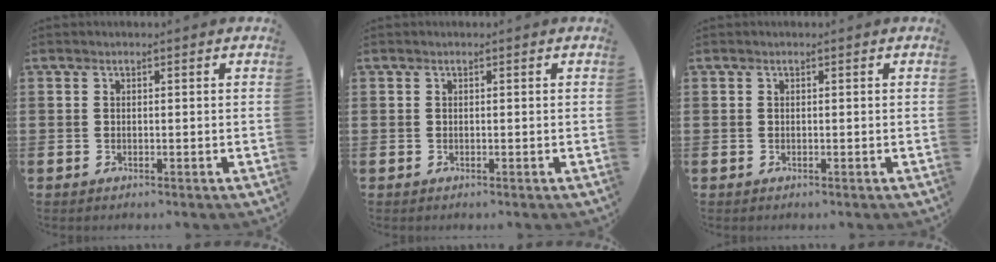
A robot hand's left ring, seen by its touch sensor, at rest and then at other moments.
{"total": 0.0}
{"total": 0.0}